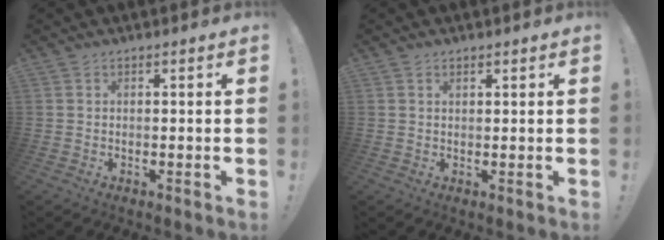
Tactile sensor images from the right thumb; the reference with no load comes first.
{"total": 1.0, "force": [0.8, 0.4, 0.4], "torque": [0.000, -0.004, 0.014]}